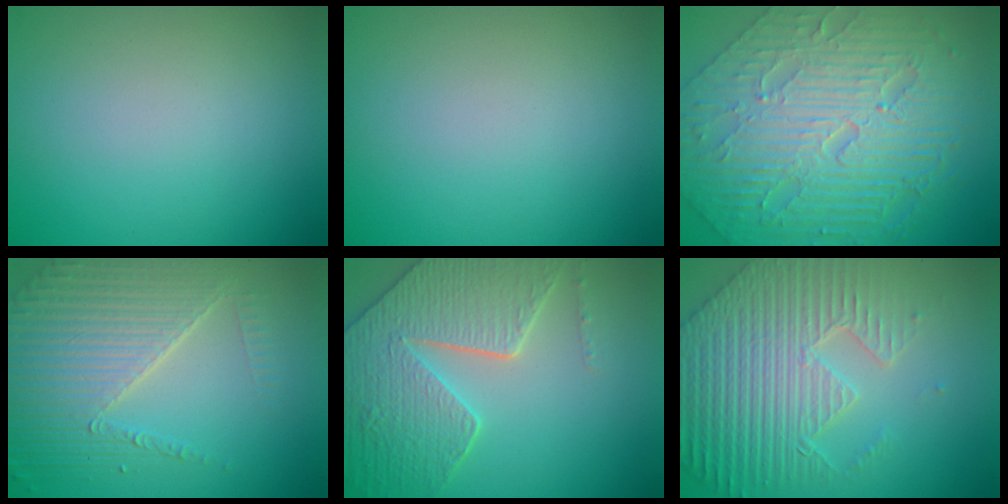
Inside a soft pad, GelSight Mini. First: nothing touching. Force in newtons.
{"total": 0.0}
{"total": 11.2, "press": 7.3, "slide": 8.5}
{"total": 6.7, "press": 4.9, "slide": 4.5}
{"total": 8.0, "press": 6.3, "slide": 5.0}
{"total": 8.7, "press": 6.3, "slide": 6.0}